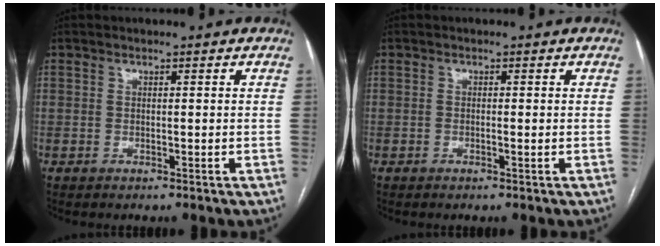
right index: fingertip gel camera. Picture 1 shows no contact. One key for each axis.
{"total": 0.5, "fx": -0.1, "fy": 0.0, "fz": 0.5, "tx": -0.008, "ty": 0.003, "tz": 0.000}